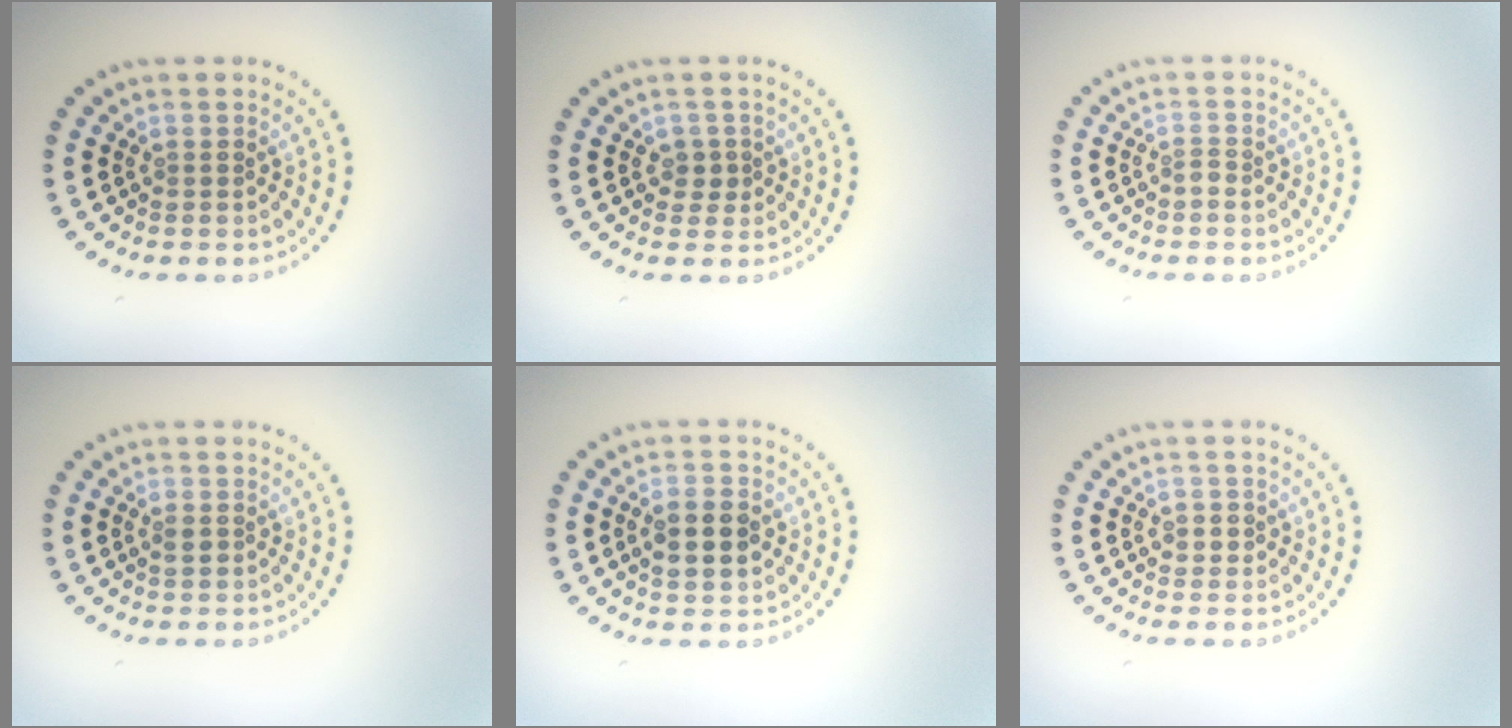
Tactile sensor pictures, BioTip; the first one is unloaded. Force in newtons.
{"total": 1.2, "press": 1.1, "slide": 0.5}
{"total": 0.9, "press": 0.6, "slide": 0.6}
{"total": 0.9, "press": 0.8, "slide": 0.2}
{"total": 3.6, "press": 3.6, "slide": 0.2}
{"total": 1.4, "press": 1.2, "slide": 0.6}